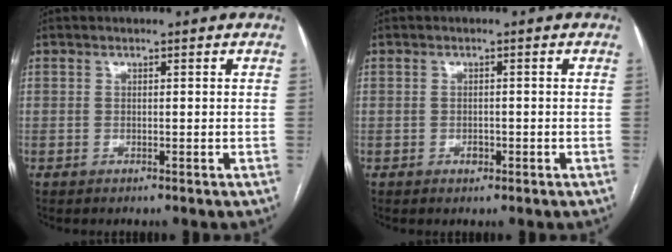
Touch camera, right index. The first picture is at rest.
{"total": 1.3, "force": [-0.5, 0.9, 0.8], "torque": [-0.013, 0.002, -0.005]}